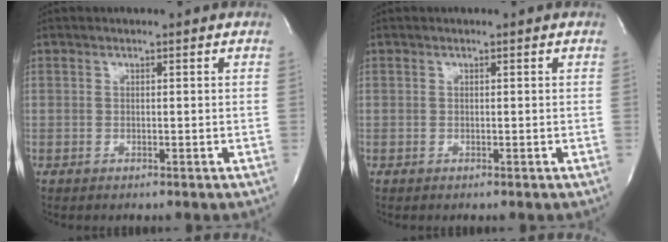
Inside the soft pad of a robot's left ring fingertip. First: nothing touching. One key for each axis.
{"total": 0.0}